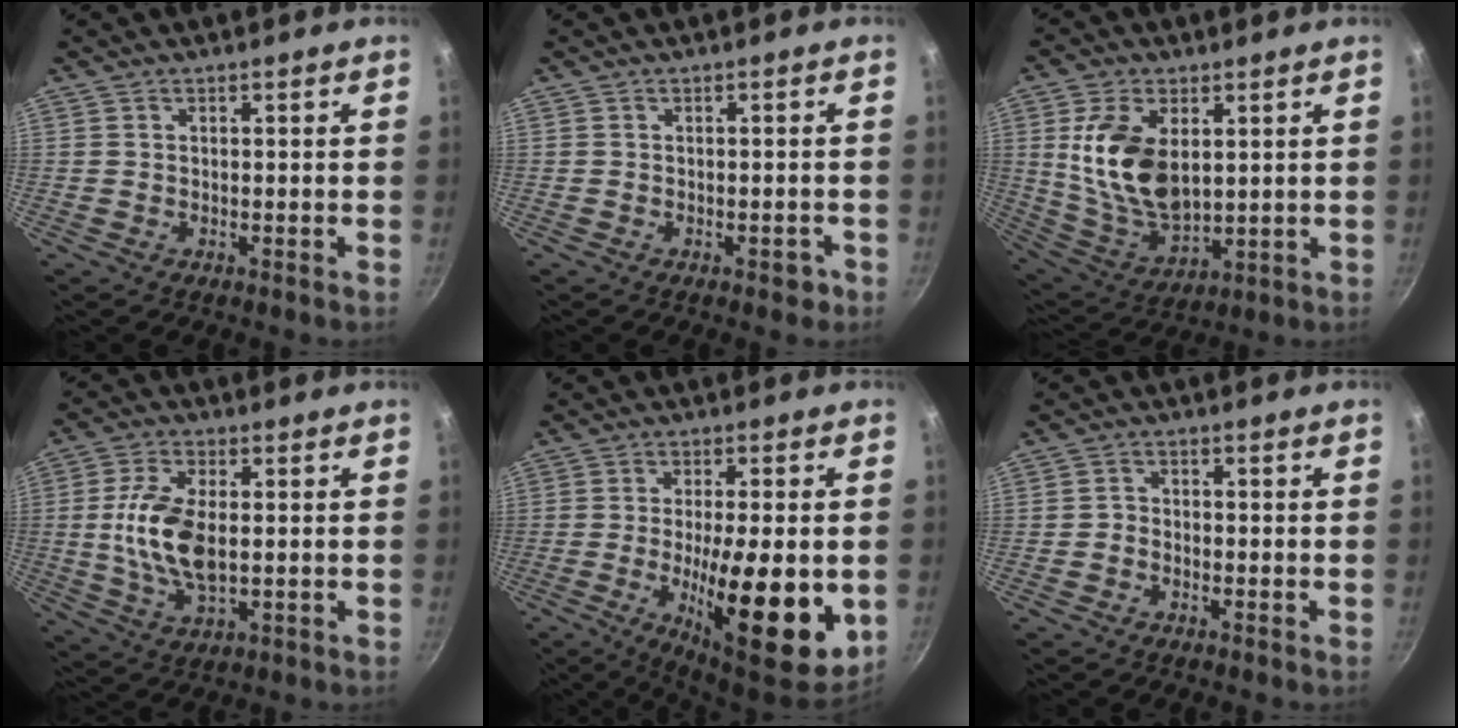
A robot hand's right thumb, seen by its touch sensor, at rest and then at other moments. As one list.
[{"total": 2.2, "force": [-1.2, 1.1, 1.5], "torque": [-0.009, 0.013, -0.009]}, {"total": 15.1, "force": [3.2, 8.8, 11.9], "torque": [-0.214, -0.027, 0.076]}, {"total": 11.4, "force": [0.2, 6.0, 9.7], "torque": [-0.195, 0.001, 0.004]}, {"total": 19.0, "force": [-3.9, 5.6, 17.7], "torque": [-0.253, -0.001, -0.053]}, {"total": 1.8, "force": [-1.3, 1.1, 0.7], "torque": [-0.010, 0.013, -0.027]}]